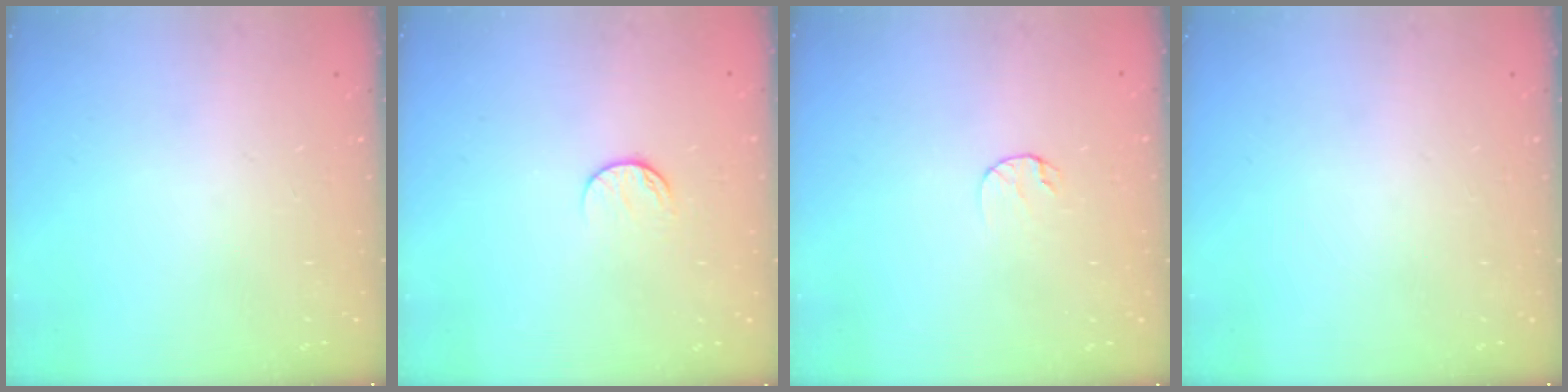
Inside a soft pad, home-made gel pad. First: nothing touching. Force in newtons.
{"total": 7.5, "press": 7.5, "slide": 0.9}
{"total": 5.2, "press": 5.1, "slide": 0.5}
{"total": 0.0}